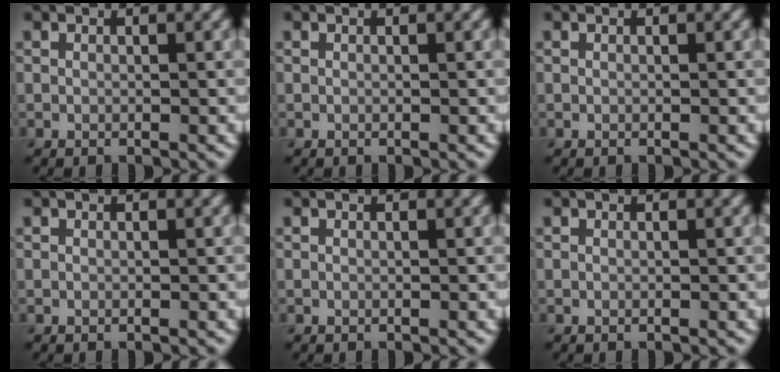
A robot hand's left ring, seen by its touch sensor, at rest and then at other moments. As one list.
[{"total": 0.0}, {"total": 0.0}, {"total": 0.0}, {"total": 0.0}, {"total": 0.0}]